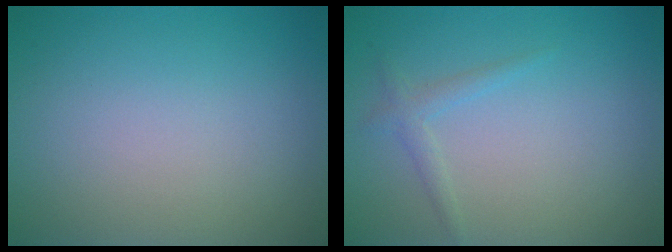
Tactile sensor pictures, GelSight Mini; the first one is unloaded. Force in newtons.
{"total": 1.2, "press": 1.2, "slide": 0.0}